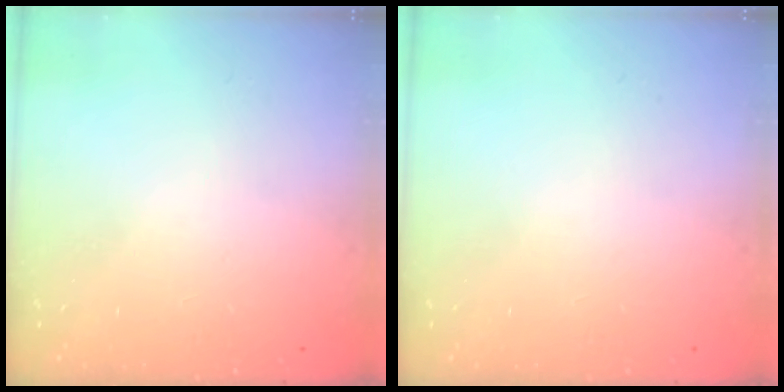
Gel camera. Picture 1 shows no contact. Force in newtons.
{"total": 0.0}